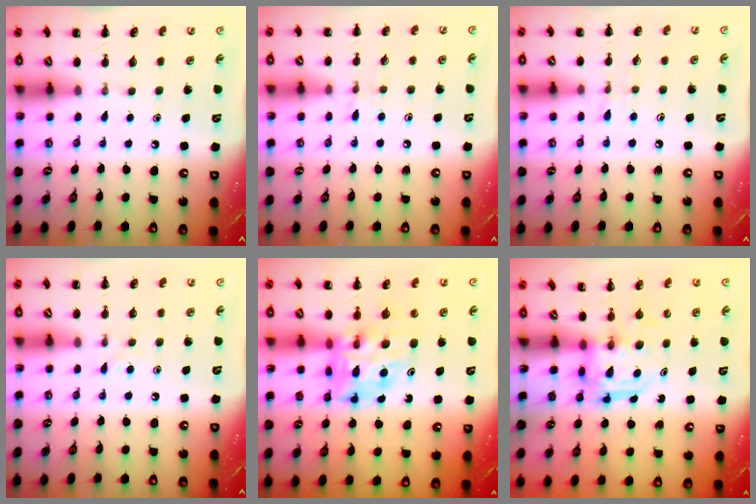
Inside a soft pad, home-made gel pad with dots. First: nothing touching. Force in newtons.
{"total": 5.3, "press": 4.9, "slide": 2.1}
{"total": 6.4, "press": 6.1, "slide": 2.2}
{"total": 3.2, "press": 3.0, "slide": 1.1}
{"total": 9.2, "press": 8.9, "slide": 2.5}
{"total": 3.1, "press": 3.1, "slide": 0.2}